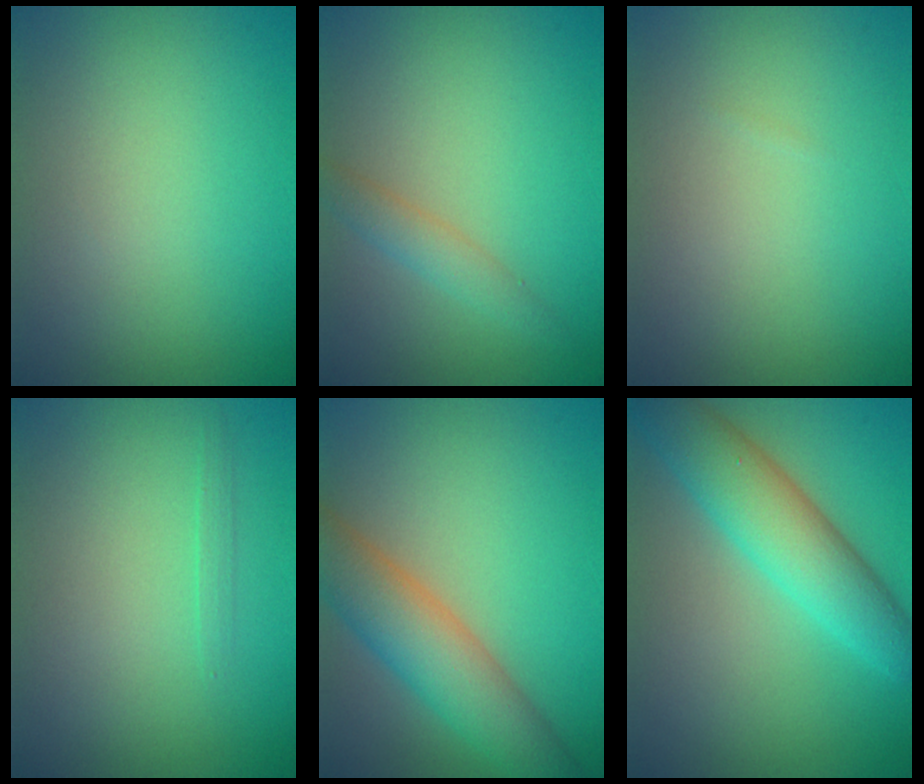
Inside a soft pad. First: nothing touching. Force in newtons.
{"total": 1.9, "press": 1.9, "slide": 0.1}
{"total": 0.0}
{"total": 0.6, "press": 0.6, "slide": 0.1}
{"total": 6.4, "press": 6.4, "slide": 0.2}
{"total": 6.2, "press": 6.2, "slide": 0.1}